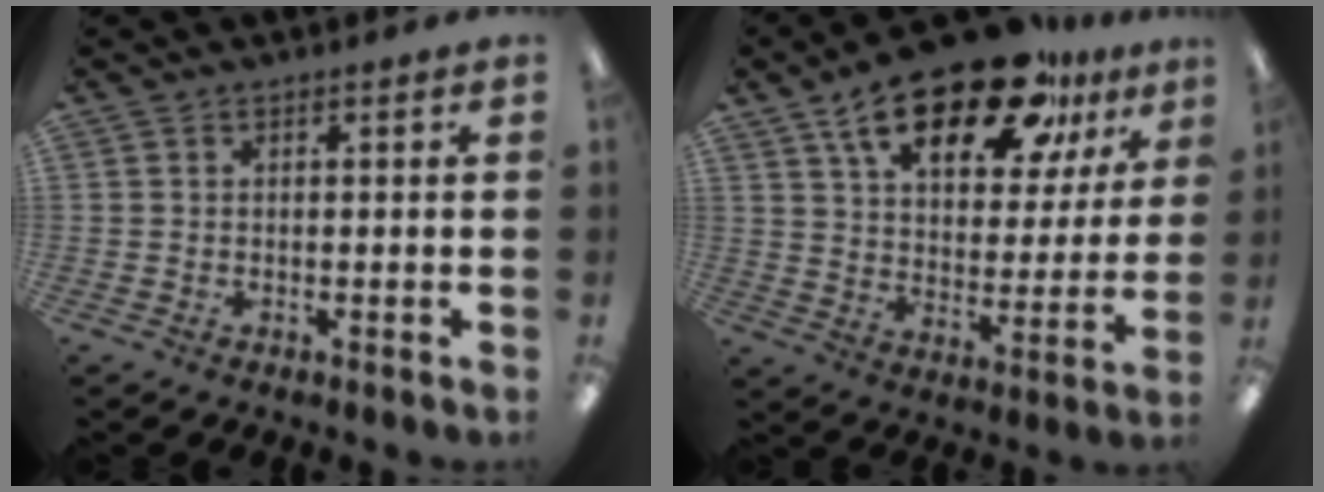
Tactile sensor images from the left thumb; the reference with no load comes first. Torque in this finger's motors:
{"motor_torque": [0.55, 0.73, 1.33, -1.44, 0.16]}